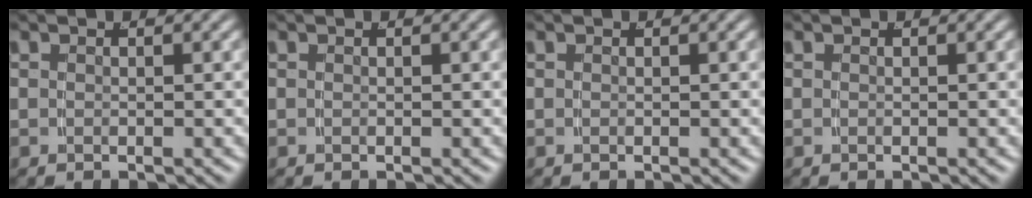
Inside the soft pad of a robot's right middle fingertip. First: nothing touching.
{"total": 0.0}
{"total": 0.0}
{"total": 0.0}